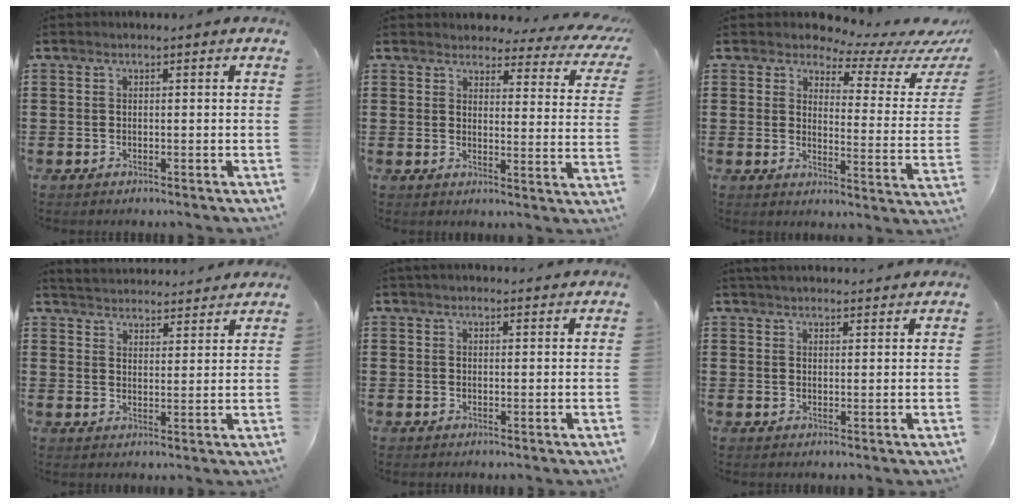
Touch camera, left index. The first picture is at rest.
{"total": 3.6, "force": [3.4, 0.7, 1.0], "torque": [-0.031, -0.022, 0.055]}
{"total": 4.3, "force": [3.5, 1.7, 1.8], "torque": [-0.042, -0.025, 0.053]}
{"total": 4.0, "force": [4.0, -0.1, -0.4], "torque": [-0.011, -0.025, 0.070]}
{"total": 1.8, "force": [1.8, 0.3, 0.5], "torque": [-0.012, 0.003, 0.034]}
{"total": 3.0, "force": [3.0, 0.0, 0.4], "torque": [-0.014, -0.006, 0.058]}